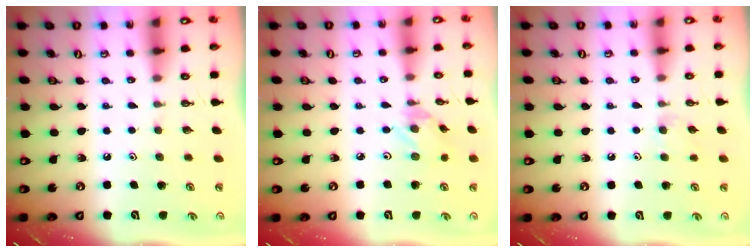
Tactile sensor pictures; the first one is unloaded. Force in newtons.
{"total": 1.5, "press": 1.5, "slide": 0.0}
{"total": 4.1, "press": 4.1, "slide": 0.6}